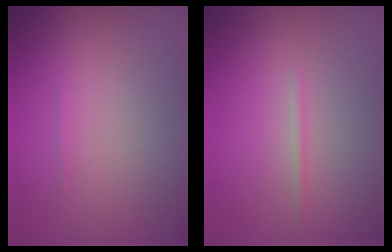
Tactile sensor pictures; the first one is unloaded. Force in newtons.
{"total": 0.6, "press": 0.6, "slide": 0.1}